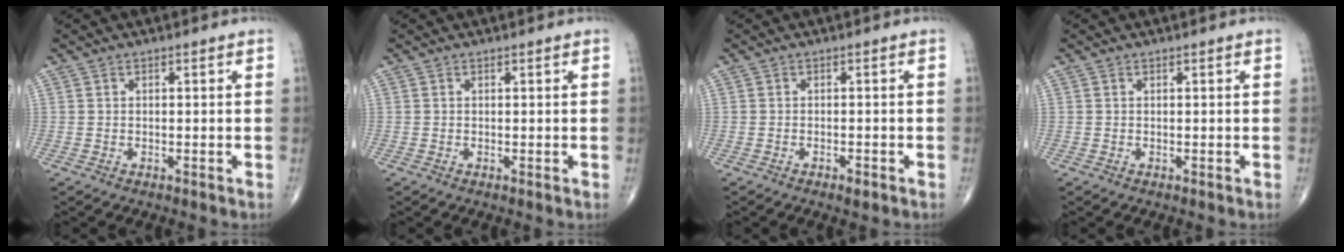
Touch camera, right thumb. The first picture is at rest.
{"total": 0.0}
{"total": 1.5, "force": [-1.0, 0.5, 1.0], "torque": [-0.021, 0.001, -0.015]}
{"total": 0.0}